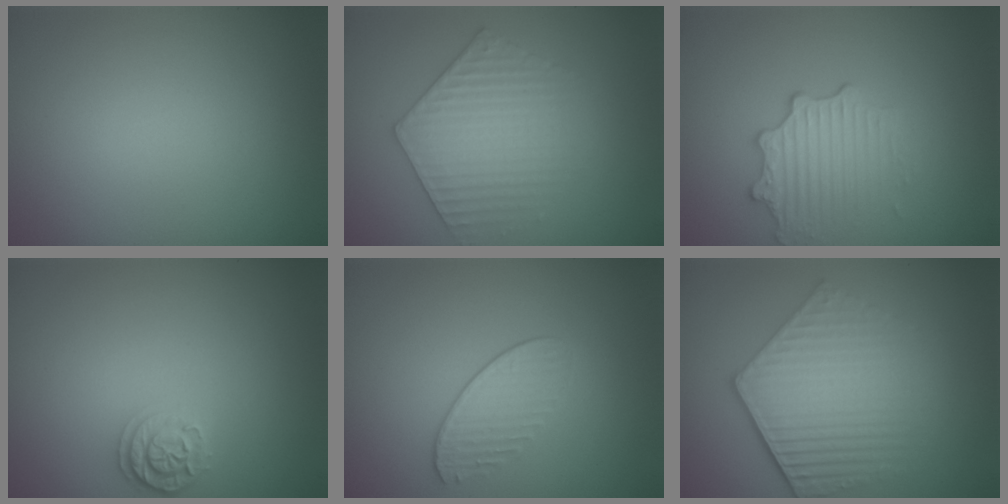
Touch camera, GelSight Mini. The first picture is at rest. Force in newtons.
{"total": 3.6, "press": 3.5, "slide": 0.5}
{"total": 3.0, "press": 2.7, "slide": 1.1}
{"total": 2.0, "press": 1.9, "slide": 0.5}
{"total": 1.8, "press": 1.3, "slide": 1.1}
{"total": 6.2, "press": 4.5, "slide": 4.3}